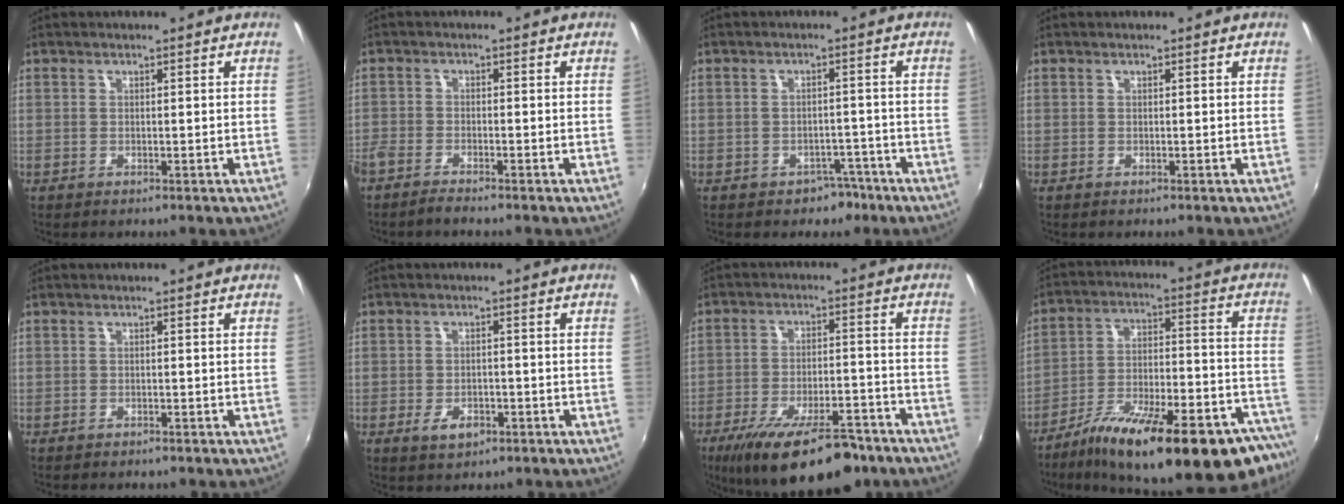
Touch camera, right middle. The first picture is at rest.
{"total": 3.4, "force": [-3.1, 0.5, 1.4], "torque": [-0.043, -0.011, -0.066]}
{"total": 3.9, "force": [-2.6, 2.8, 0.8], "torque": [-0.018, 0.008, -0.028]}
{"total": 0.0}
{"total": 0.9, "force": [-0.8, 0.4, 0.1], "torque": [-0.008, -0.002, -0.012]}
{"total": 4.1, "force": [-2.1, 2.5, 2.6], "torque": [-0.055, -0.007, -0.034]}
{"total": 18.7, "force": [-13.3, 6.2, 11.6], "torque": [-0.208, -0.031, -0.195]}
{"total": 30.1, "force": [-21.6, 7.6, 19.4], "torque": [-0.282, -0.033, -0.306]}